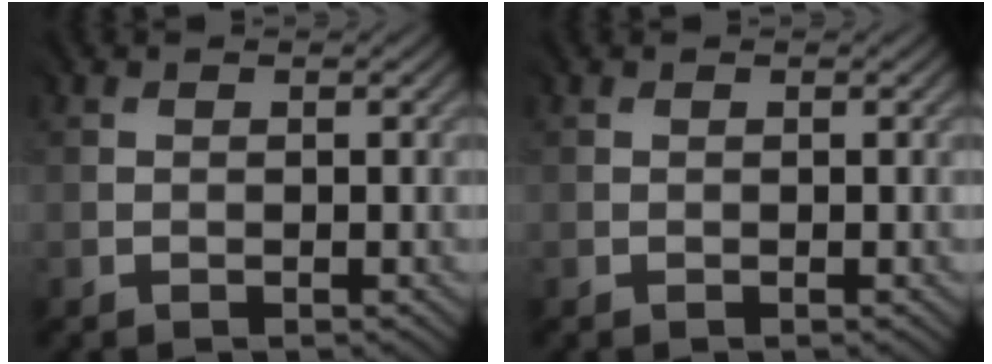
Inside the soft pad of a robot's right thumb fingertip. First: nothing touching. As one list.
[{"total": 0.0}]